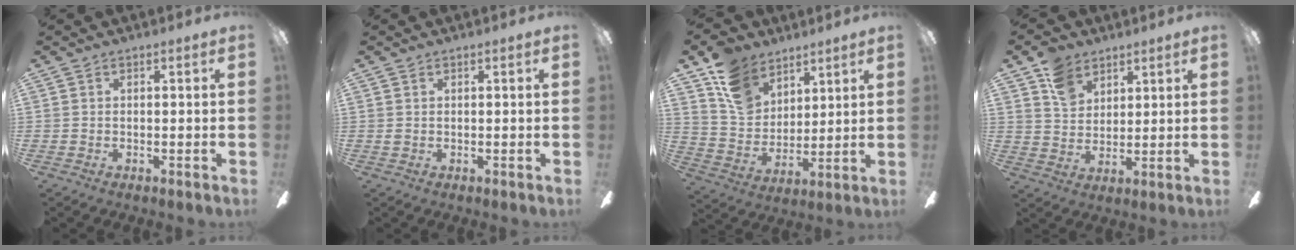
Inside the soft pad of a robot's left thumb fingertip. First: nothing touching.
{"total": 0.7, "force": [0.4, 0.5, 0.2], "torque": [-0.005, 0.004, 0.007]}
{"total": 14.1, "force": [9.2, 9.6, 4.7], "torque": [-0.095, -0.045, 0.183]}
{"total": 10.5, "force": [7.0, 7.0, 3.4], "torque": [-0.067, -0.027, 0.135]}